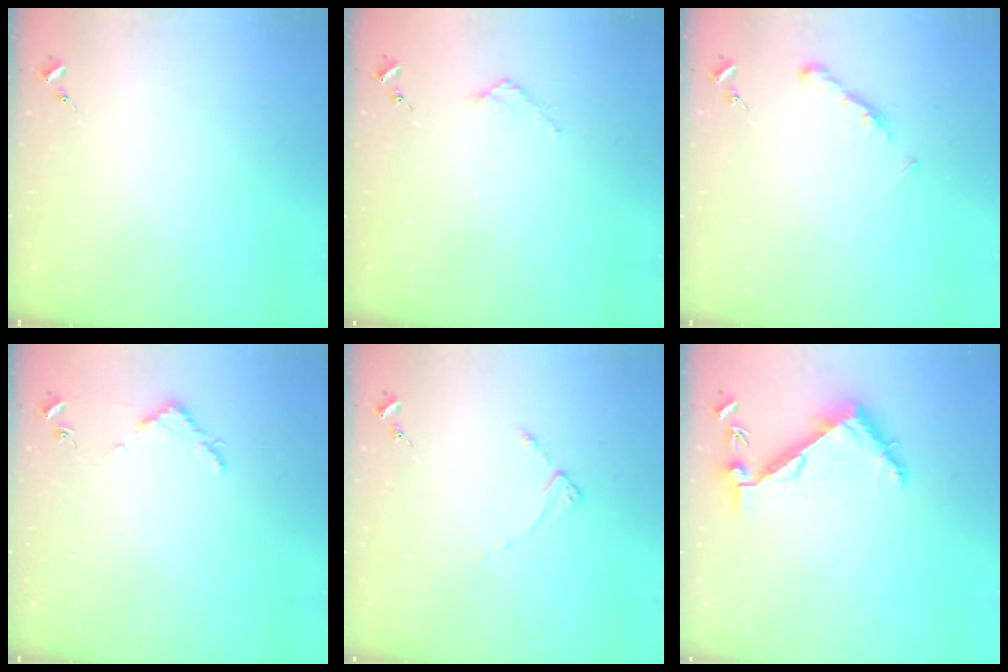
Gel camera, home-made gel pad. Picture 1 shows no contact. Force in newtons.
{"total": 2.7, "press": 2.7, "slide": 0.3}
{"total": 6.8, "press": 6.7, "slide": 0.6}
{"total": 2.8, "press": 2.8, "slide": 0.3}
{"total": 2.1, "press": 2.0, "slide": 0.4}
{"total": 6.7, "press": 6.7, "slide": 0.8}